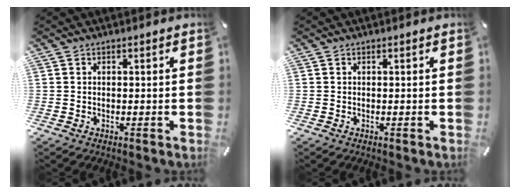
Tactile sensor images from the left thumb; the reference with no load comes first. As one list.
[{"total": 0.0}]